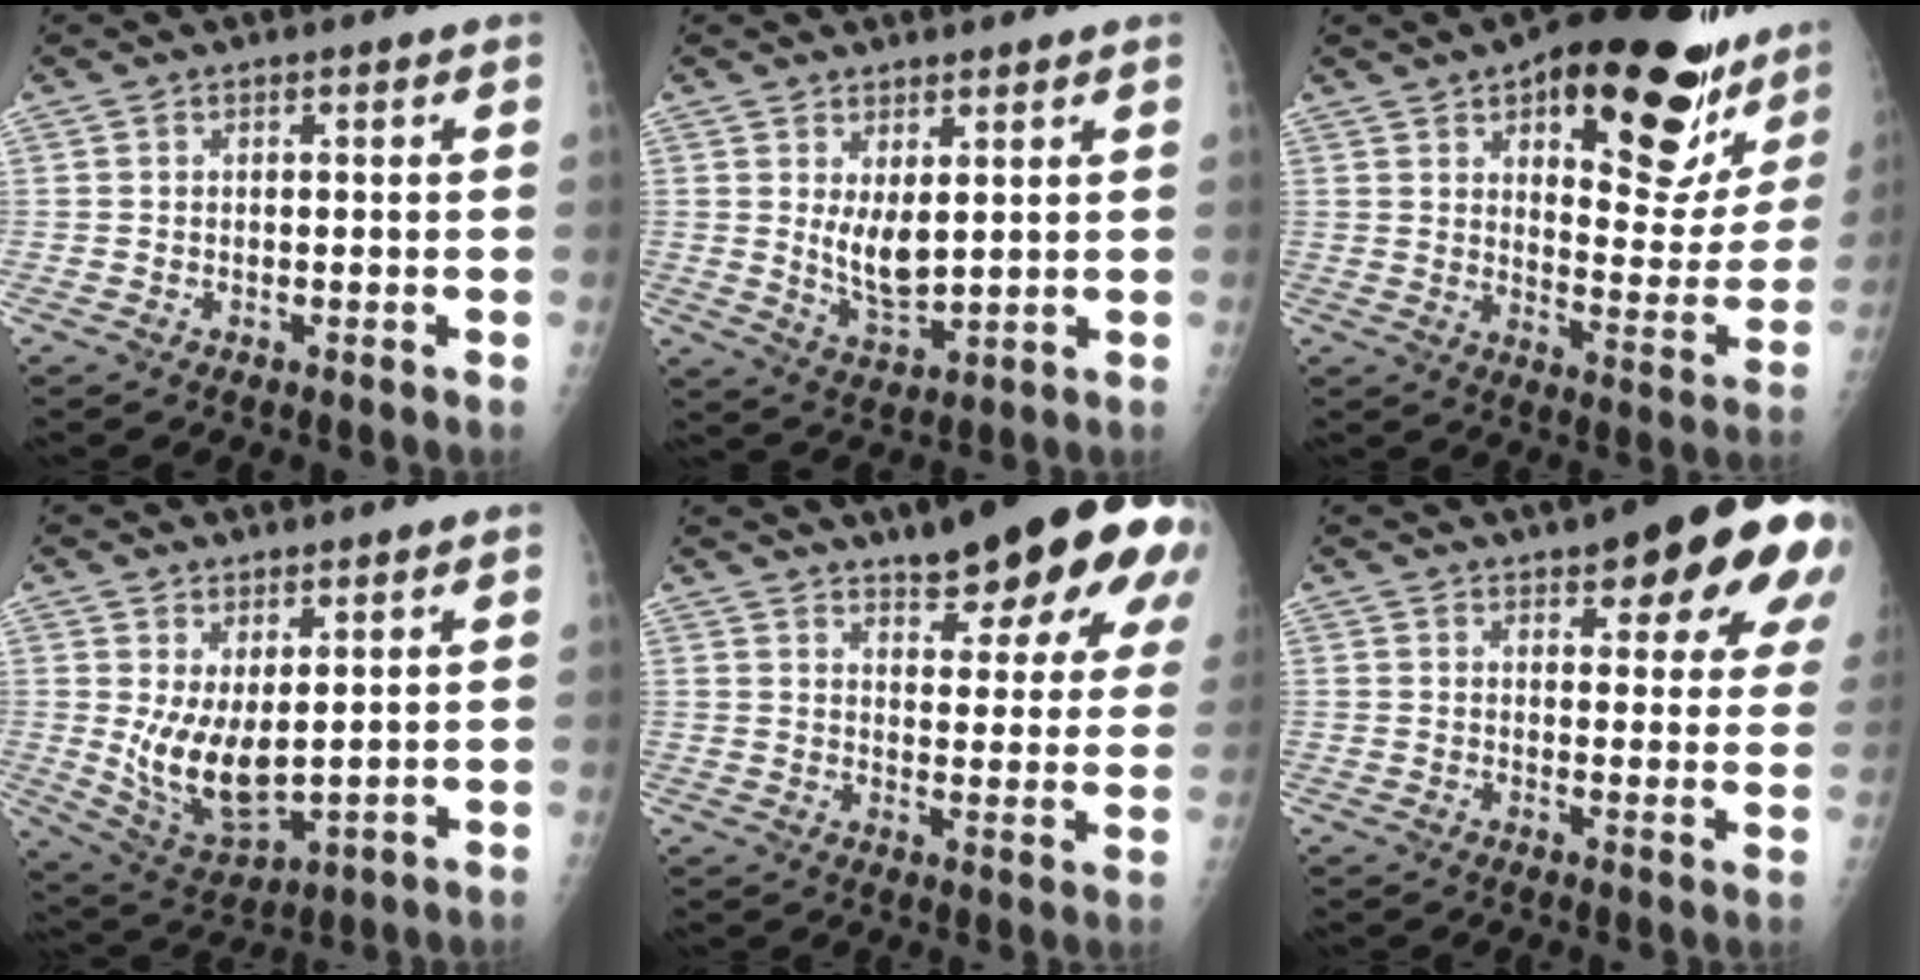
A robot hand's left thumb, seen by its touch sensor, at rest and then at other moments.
{"total": 6.3, "force": [1.8, 2.8, 5.3], "torque": [-0.085, -0.029, 0.047]}
{"total": 26.4, "force": [15.9, 10.1, 18.4], "torque": [-0.196, -0.058, 0.223]}
{"total": 10.0, "force": [1.9, 4.6, 8.7], "torque": [-0.149, -0.034, 0.057]}
{"total": 22.5, "force": [13.8, 6.4, 16.5], "torque": [-0.196, -0.035, 0.182]}
{"total": 19.9, "force": [10.3, 6.6, 15.8], "torque": [-0.178, -0.019, 0.124]}